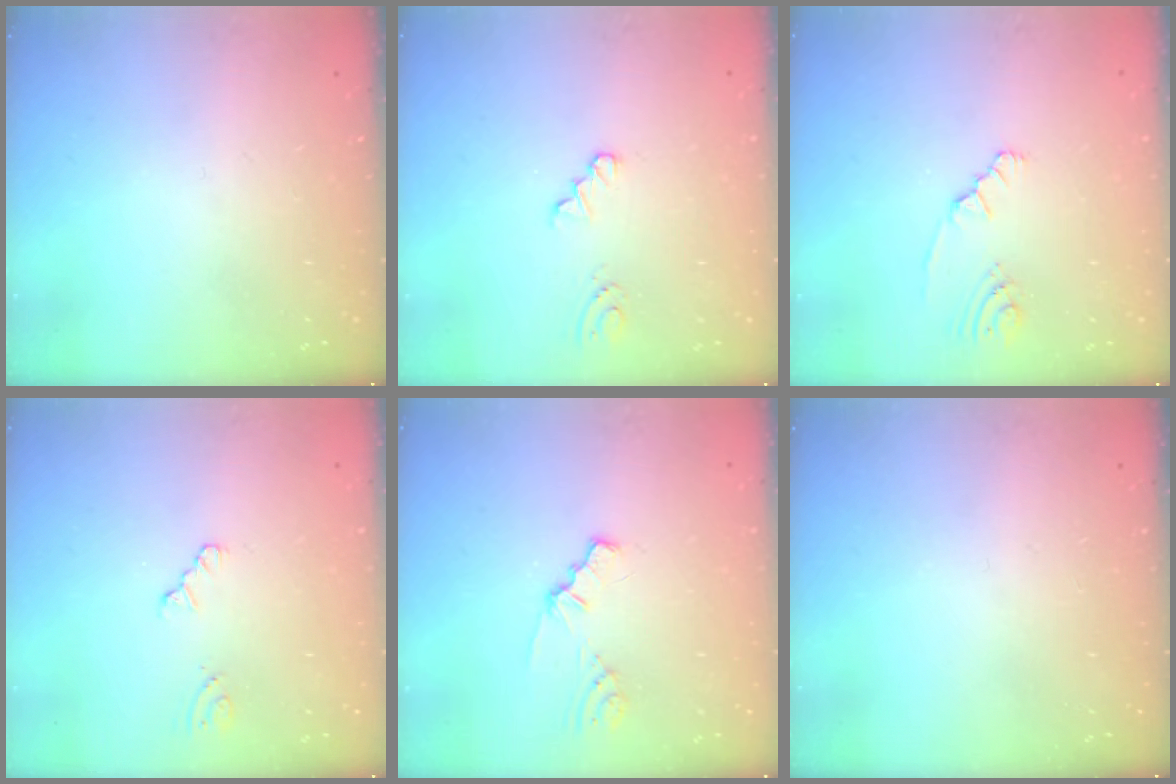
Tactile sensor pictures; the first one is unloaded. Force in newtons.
{"total": 0.0}
{"total": 2.5, "press": 2.3, "slide": 1.1}
{"total": 0.7, "press": 0.7, "slide": 0.2}
{"total": 1.1, "press": 1.1, "slide": 0.2}
{"total": 0.0}